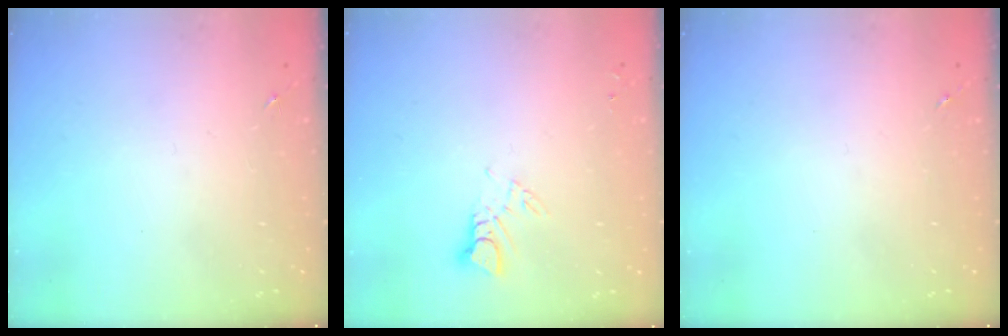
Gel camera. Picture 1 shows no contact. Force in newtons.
{"total": 3.8, "press": 3.7, "slide": 0.3}
{"total": 0.0}